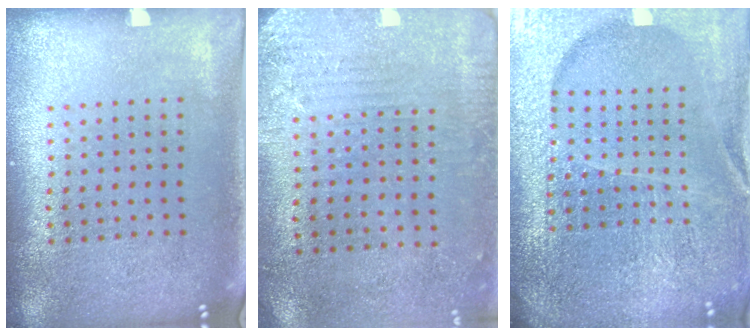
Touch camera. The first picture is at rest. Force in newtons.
{"total": 2.8, "press": 2.3, "slide": 1.5}
{"total": 5.6, "press": 5.0, "slide": 2.5}